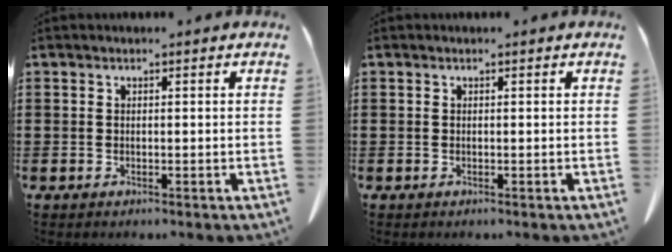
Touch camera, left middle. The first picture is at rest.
{"total": 0.0}